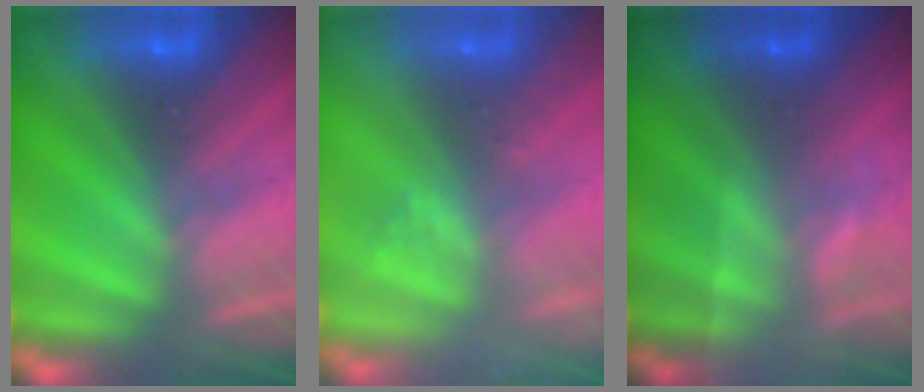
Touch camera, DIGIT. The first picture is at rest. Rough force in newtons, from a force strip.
{"total": 2.1}
{"total": 1.7}